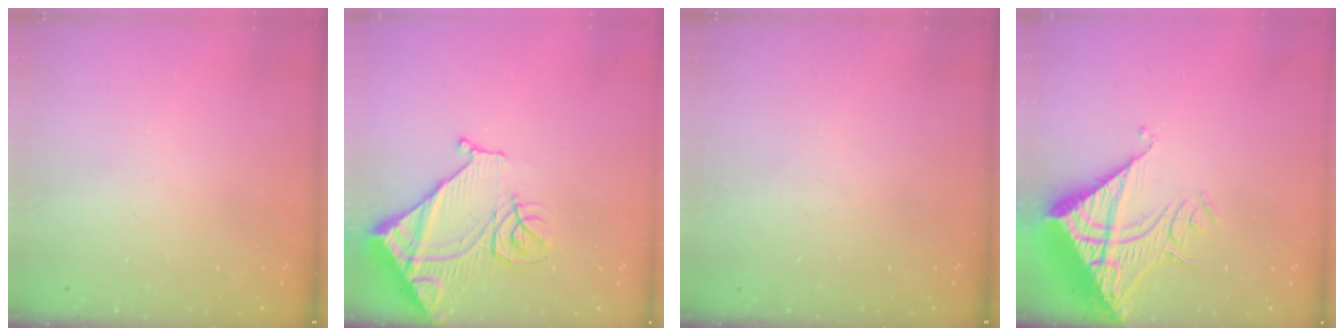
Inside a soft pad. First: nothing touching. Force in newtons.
{"total": 16.3, "press": 16.2, "slide": 1.9}
{"total": 0.0}
{"total": 16.2, "press": 16.1, "slide": 2.1}